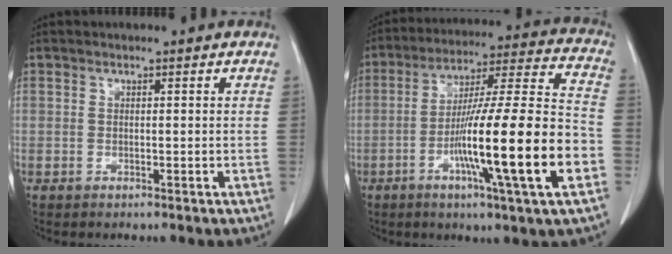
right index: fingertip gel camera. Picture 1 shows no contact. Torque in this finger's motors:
{"motor_torque": [2.14, 0.00, 1.05, 0.21]}